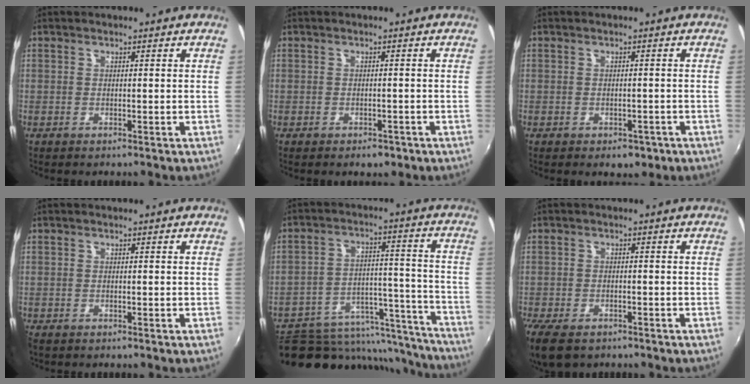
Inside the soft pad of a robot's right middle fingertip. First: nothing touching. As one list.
[{"total": 3.0, "force": [-2.0, 1.7, 1.4], "torque": [-0.028, -0.010, -0.025]}, {"total": 4.1, "force": [-2.4, 2.5, 2.1], "torque": [-0.039, -0.014, -0.027]}, {"total": 0.8, "force": [-0.7, 0.4, 0.1], "torque": [-0.006, -0.003, -0.015]}, {"total": 20.6, "force": [-16.2, 10.4, 7.4], "torque": [-0.131, 0.044, -0.192]}, {"total": 7.8, "force": [-5.7, 3.7, 3.9], "torque": [-0.107, -0.031, -0.107]}]